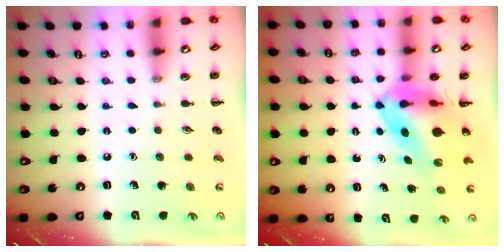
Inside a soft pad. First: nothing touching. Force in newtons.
{"total": 8.5, "press": 8.2, "slide": 2.4}